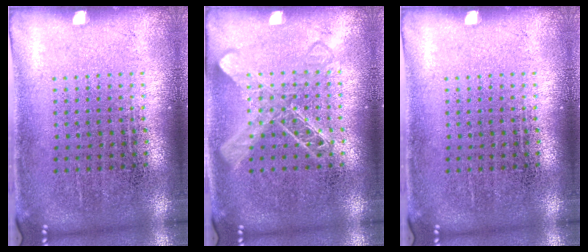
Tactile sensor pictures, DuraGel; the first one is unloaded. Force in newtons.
{"total": 2.3, "press": 2.3, "slide": 0.4}
{"total": 0.0}